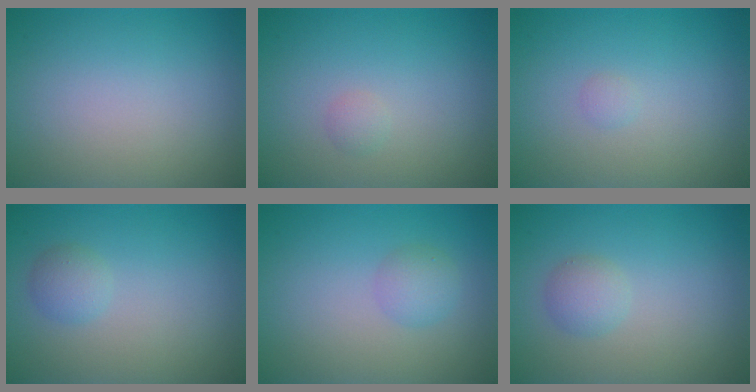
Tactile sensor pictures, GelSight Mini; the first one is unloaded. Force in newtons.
{"total": 0.7, "press": 0.7, "slide": 0.0}
{"total": 0.5, "press": 0.5, "slide": 0.1}
{"total": 1.4, "press": 1.4, "slide": 0.0}
{"total": 1.7, "press": 1.7, "slide": 0.1}
{"total": 1.7, "press": 1.7, "slide": 0.1}